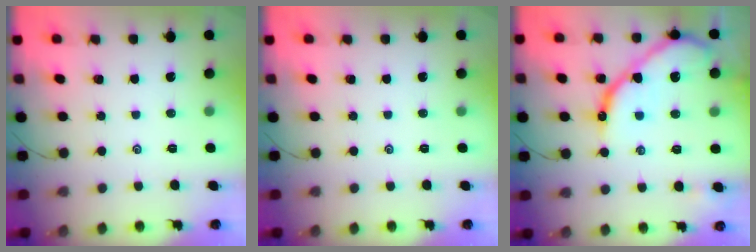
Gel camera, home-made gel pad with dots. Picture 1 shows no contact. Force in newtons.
{"total": 0.0}
{"total": 14.5, "press": 14.5, "slide": 1.4}